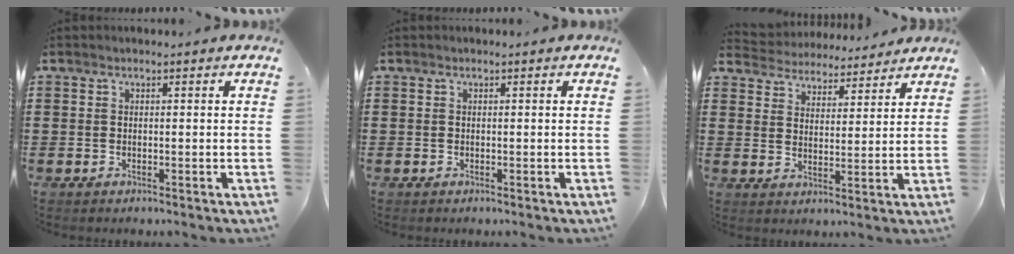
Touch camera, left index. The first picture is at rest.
{"total": 0.0}
{"total": 4.3, "force": [4.2, 0.4, -0.3], "torque": [-0.018, -0.028, 0.072]}